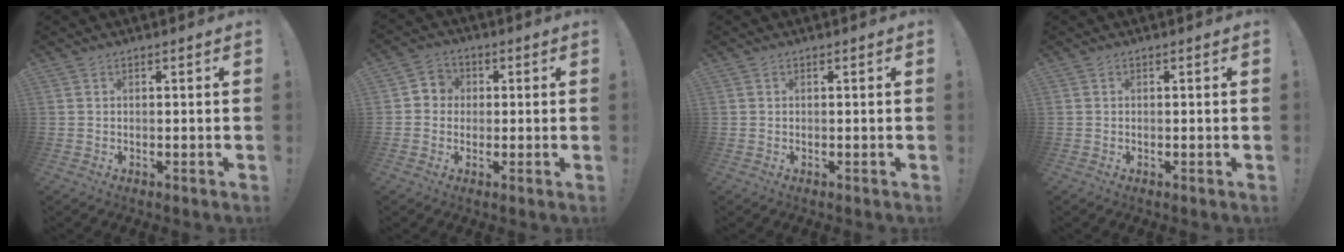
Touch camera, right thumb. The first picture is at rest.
{"total": 4.7, "force": [-0.5, 4.5, 1.2], "torque": [-0.022, 0.014, -0.009]}
{"total": 0.0}
{"total": 0.0}